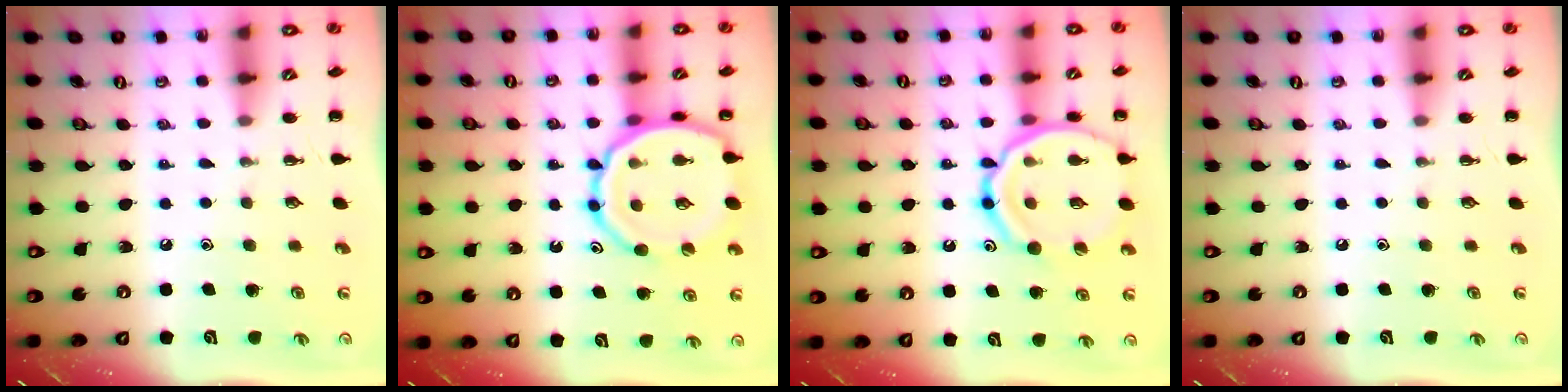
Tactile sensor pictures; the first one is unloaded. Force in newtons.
{"total": 14.6, "press": 14.5, "slide": 1.8}
{"total": 17.6, "press": 17.5, "slide": 2.2}
{"total": 0.0}